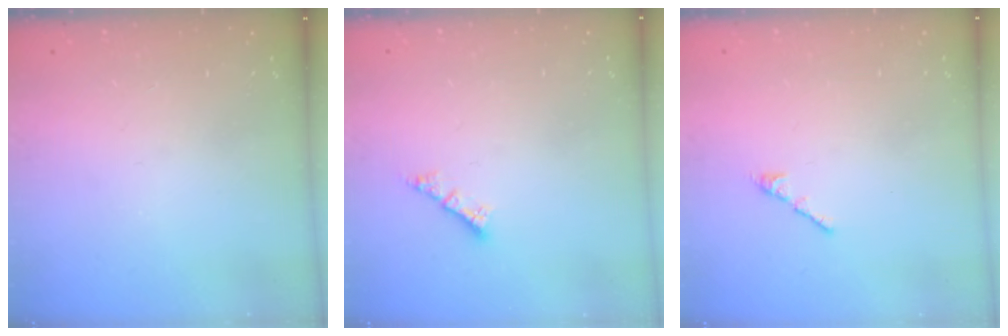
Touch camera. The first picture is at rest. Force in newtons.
{"total": 2.4, "press": 2.4, "slide": 0.2}
{"total": 2.7, "press": 2.6, "slide": 0.7}